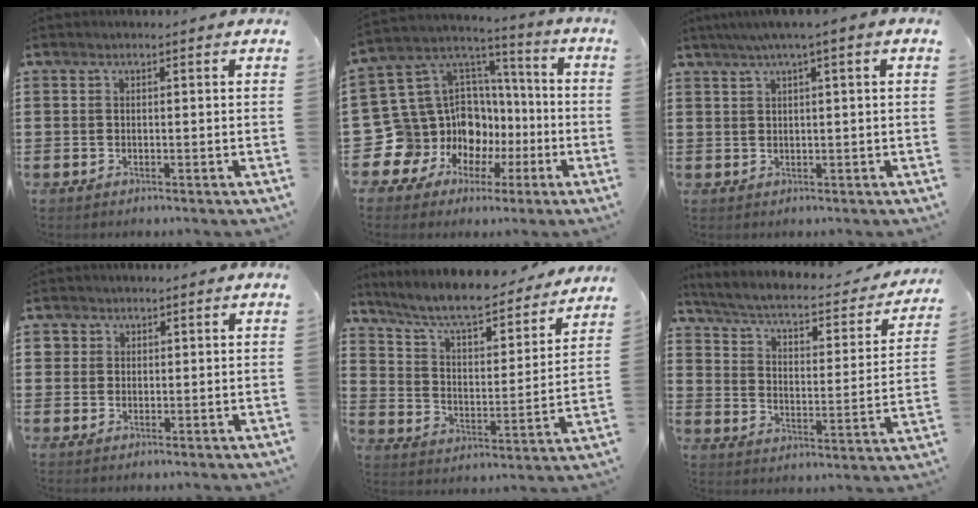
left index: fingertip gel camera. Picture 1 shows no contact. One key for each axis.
{"total": 13.6, "fx": -4.4, "fy": 12.5, "fz": 2.9, "tx": -0.111, "ty": -0.028, "tz": -0.044}
{"total": 2.4, "fx": 1.0, "fy": -0.2, "fz": 2.1, "tx": -0.042, "ty": 0.000, "tz": 0.015}
{"total": 1.9, "fx": 1.2, "fy": 1.6, "fz": 0.2, "tx": -0.011, "ty": 0.007, "tz": 0.023}
{"total": 8.1, "fx": 7.2, "fy": 0.9, "fz": 3.6, "tx": -0.101, "ty": -0.047, "tz": 0.119}
{"total": 4.1, "fx": 3.1, "fy": 0.8, "fz": 2.5, "tx": -0.065, "ty": -0.031, "tz": 0.043}